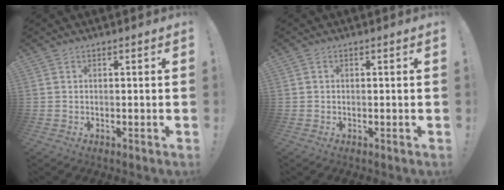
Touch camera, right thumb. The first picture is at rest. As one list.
[{"total": 0.0}]